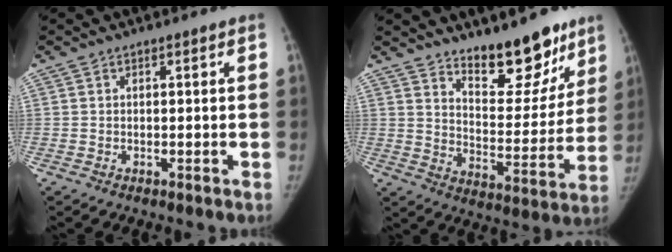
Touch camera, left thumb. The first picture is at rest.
{"total": 16.0, "force": [11.8, 6.4, 8.8], "torque": [-0.062, -0.095, 0.180]}